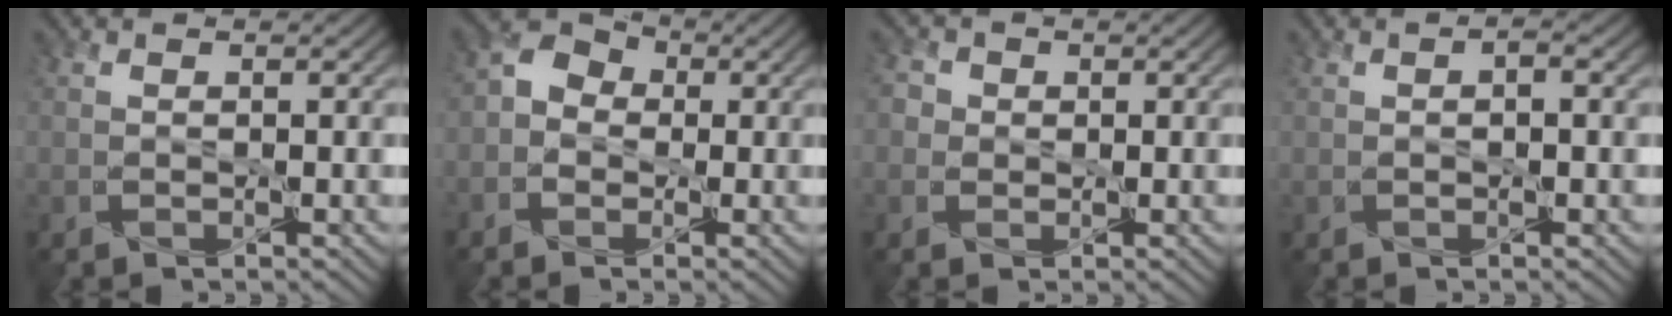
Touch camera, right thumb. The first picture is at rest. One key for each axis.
{"total": 4.3, "fx": -1.1, "fy": 3.6, "fz": 2.1, "tx": -0.059, "ty": 0.006, "tz": -0.026}
{"total": 2.3, "fx": 0.3, "fy": 2.2, "fz": 0.6, "tx": -0.020, "ty": 0.012, "tz": -0.003}
{"total": 0.8, "fx": 0.0, "fy": 0.4, "fz": 0.7, "tx": -0.010, "ty": -0.003, "tz": 0.005}